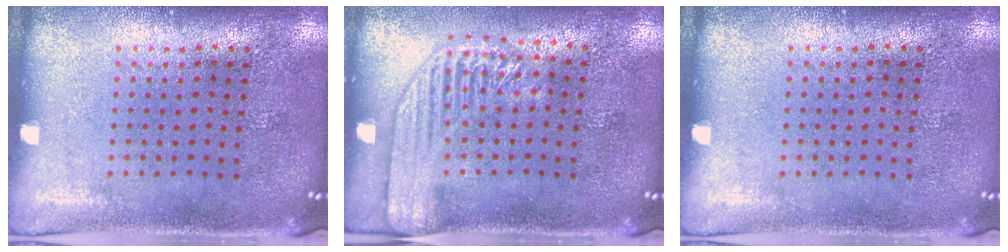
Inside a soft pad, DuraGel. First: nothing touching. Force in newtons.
{"total": 2.1, "press": 1.9, "slide": 0.9}
{"total": 0.0}